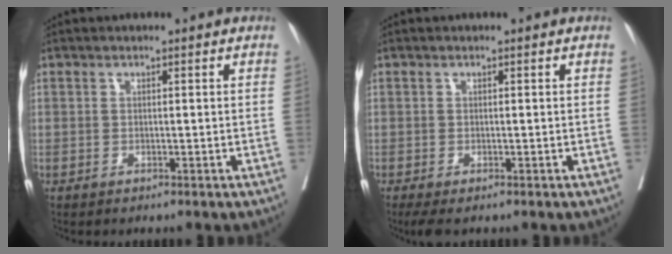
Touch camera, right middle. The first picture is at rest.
{"total": 2.3, "force": [-1.6, 0.9, 1.5], "torque": [-0.022, -0.008, -0.023]}